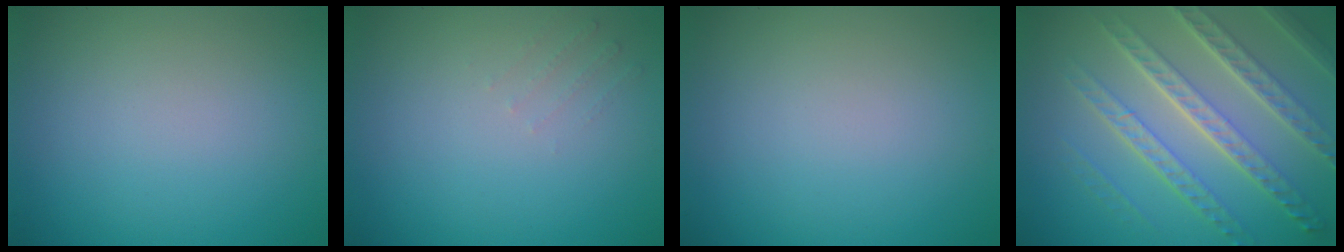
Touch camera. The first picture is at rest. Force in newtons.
{"total": 0.8, "press": 0.8, "slide": 0.2}
{"total": 0.0}
{"total": 7.2, "press": 5.0, "slide": 5.1}